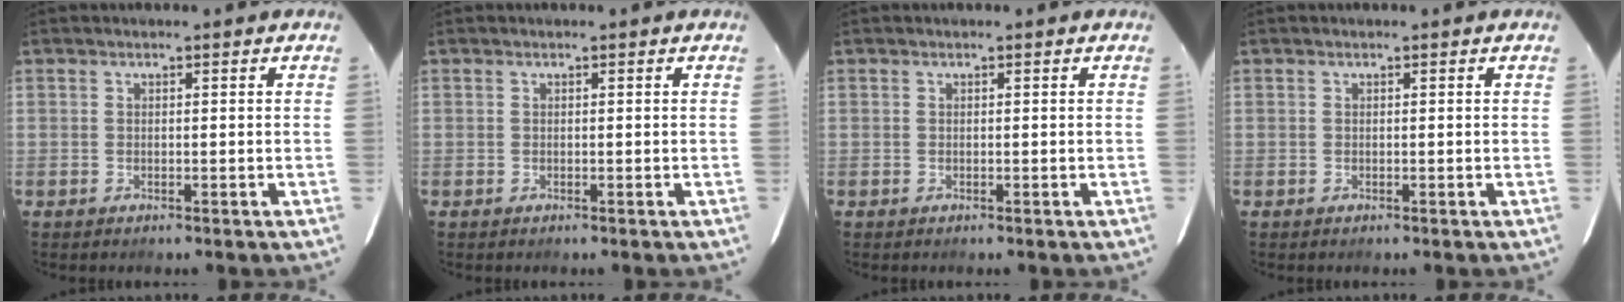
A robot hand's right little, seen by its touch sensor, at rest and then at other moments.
{"total": 0.0}
{"total": 0.0}
{"total": 0.0}